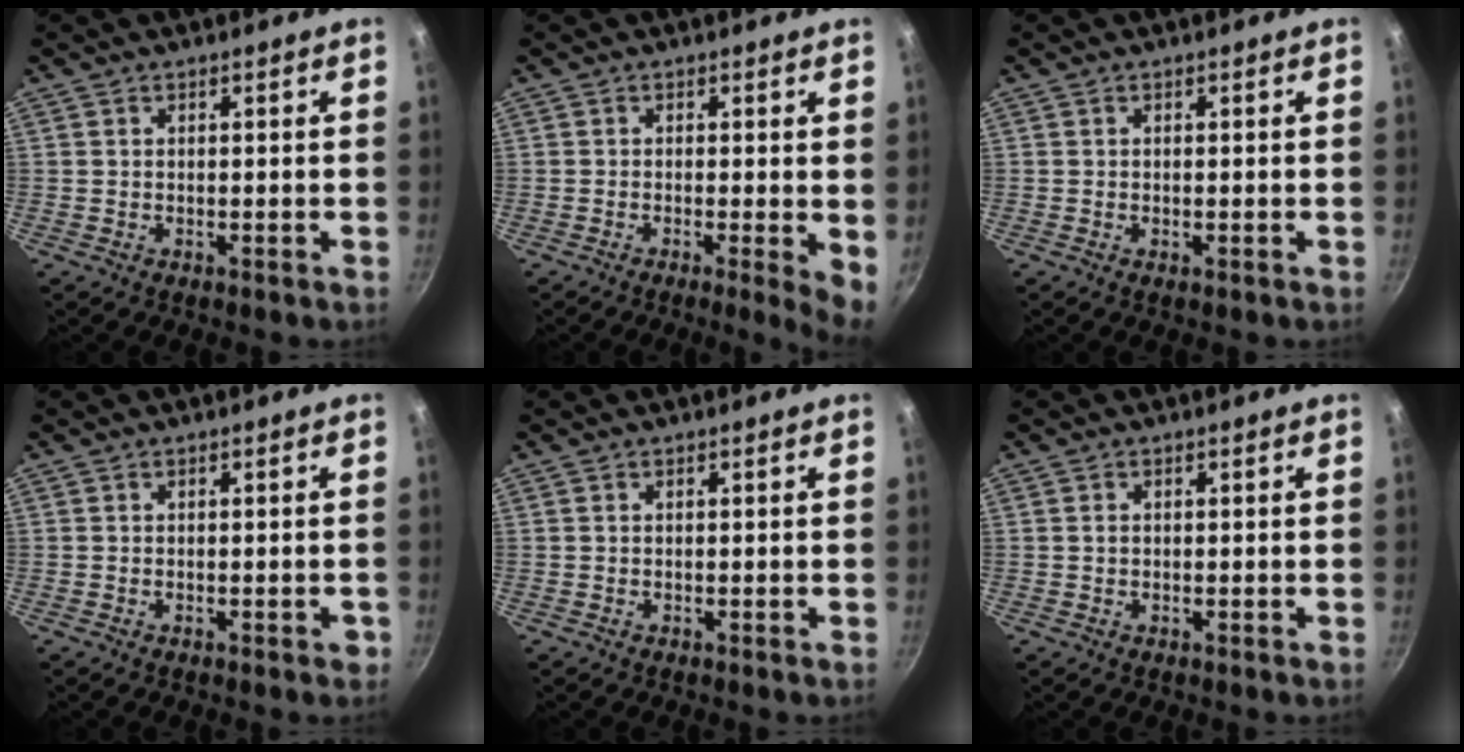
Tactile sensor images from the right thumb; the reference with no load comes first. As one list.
[{"total": 4.6, "force": [-0.5, 0.9, 4.5], "torque": [-0.055, -0.008, -0.008]}, {"total": 0.5, "force": [-0.1, 0.2, 0.5], "torque": [-0.007, 0.000, -0.002]}, {"total": 1.3, "force": [-0.5, 0.6, 1.1], "torque": [-0.005, 0.004, -0.008]}, {"total": 0.0}, {"total": 0.7, "force": [0.1, 0.6, 0.3], "torque": [-0.006, 0.003, 0.002]}]